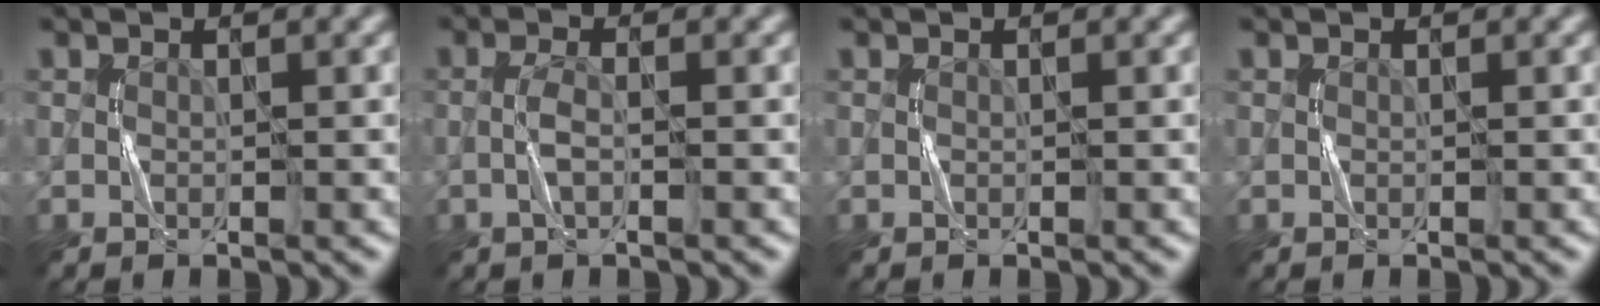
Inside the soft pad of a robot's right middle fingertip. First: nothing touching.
{"total": 1.7, "force": [-0.6, 0.5, 1.6], "torque": [-0.035, 0.003, -0.016]}
{"total": 0.0}
{"total": 0.0}